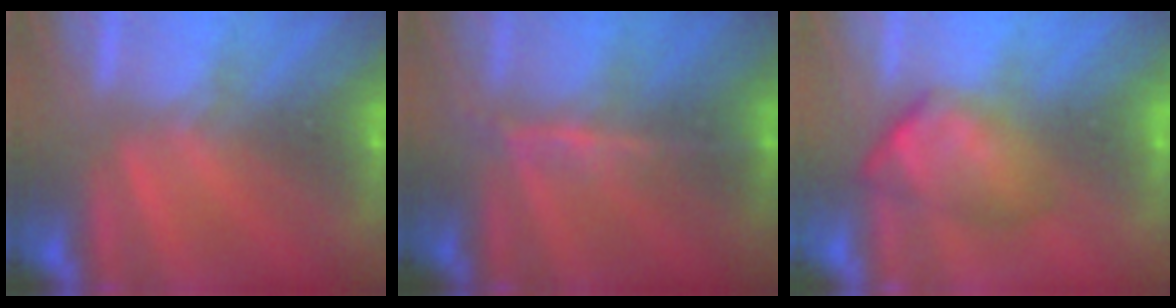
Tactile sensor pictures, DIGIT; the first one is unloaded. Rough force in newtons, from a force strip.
{"total": 2.4}
{"total": 4.4}